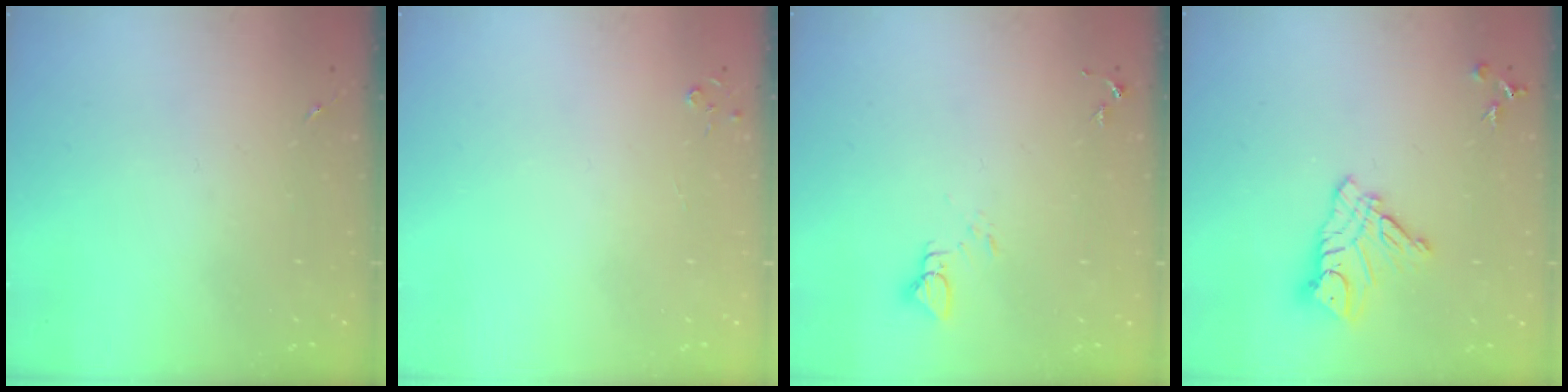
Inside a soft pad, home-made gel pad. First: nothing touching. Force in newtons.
{"total": 2.7, "press": 2.7, "slide": 0.3}
{"total": 3.1, "press": 3.1, "slide": 0.1}
{"total": 11.6, "press": 11.6, "slide": 0.7}